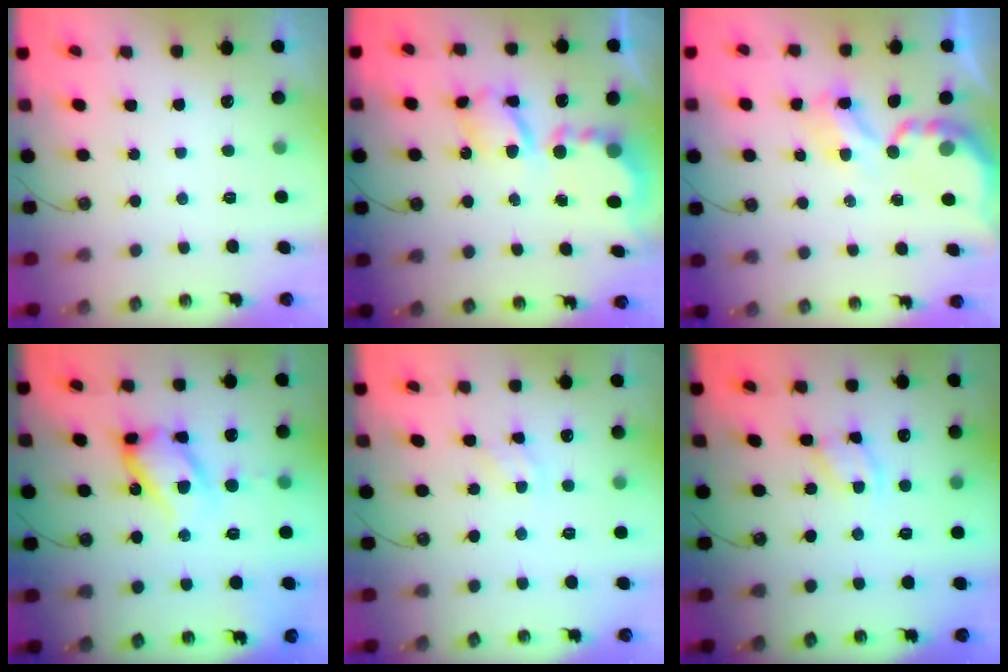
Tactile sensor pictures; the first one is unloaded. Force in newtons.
{"total": 8.1, "press": 8.1, "slide": 0.2}
{"total": 4.8, "press": 4.8, "slide": 0.3}
{"total": 16.3, "press": 16.2, "slide": 1.4}
{"total": 3.3, "press": 3.3, "slide": 0.3}
{"total": 4.1, "press": 4.1, "slide": 0.3}